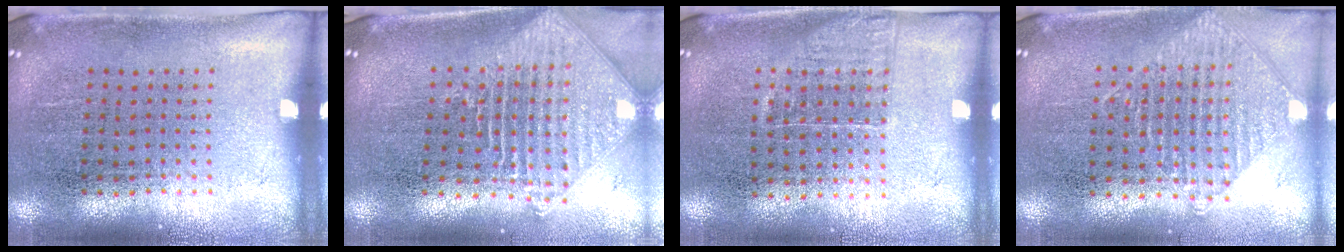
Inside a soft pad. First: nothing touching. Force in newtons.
{"total": 2.3, "press": 1.8, "slide": 1.5}
{"total": 1.2, "press": 1.0, "slide": 0.7}
{"total": 0.9, "press": 0.9, "slide": 0.0}